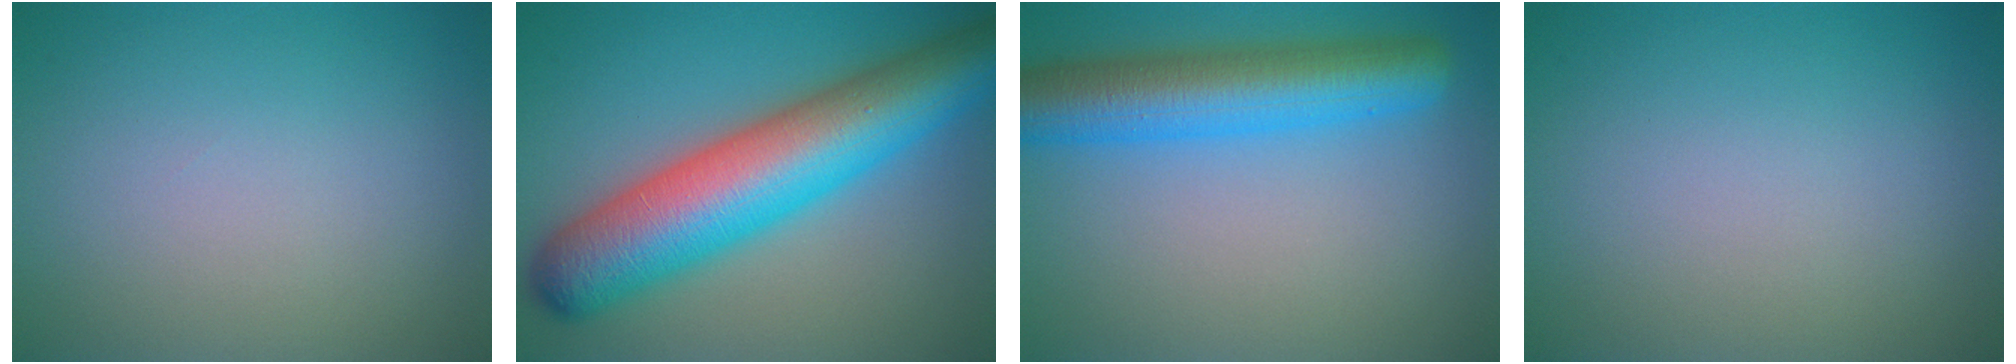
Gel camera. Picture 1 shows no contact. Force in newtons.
{"total": 12.5, "press": 12.5, "slide": 0.2}
{"total": 7.8, "press": 7.8, "slide": 0.2}
{"total": 0.0}